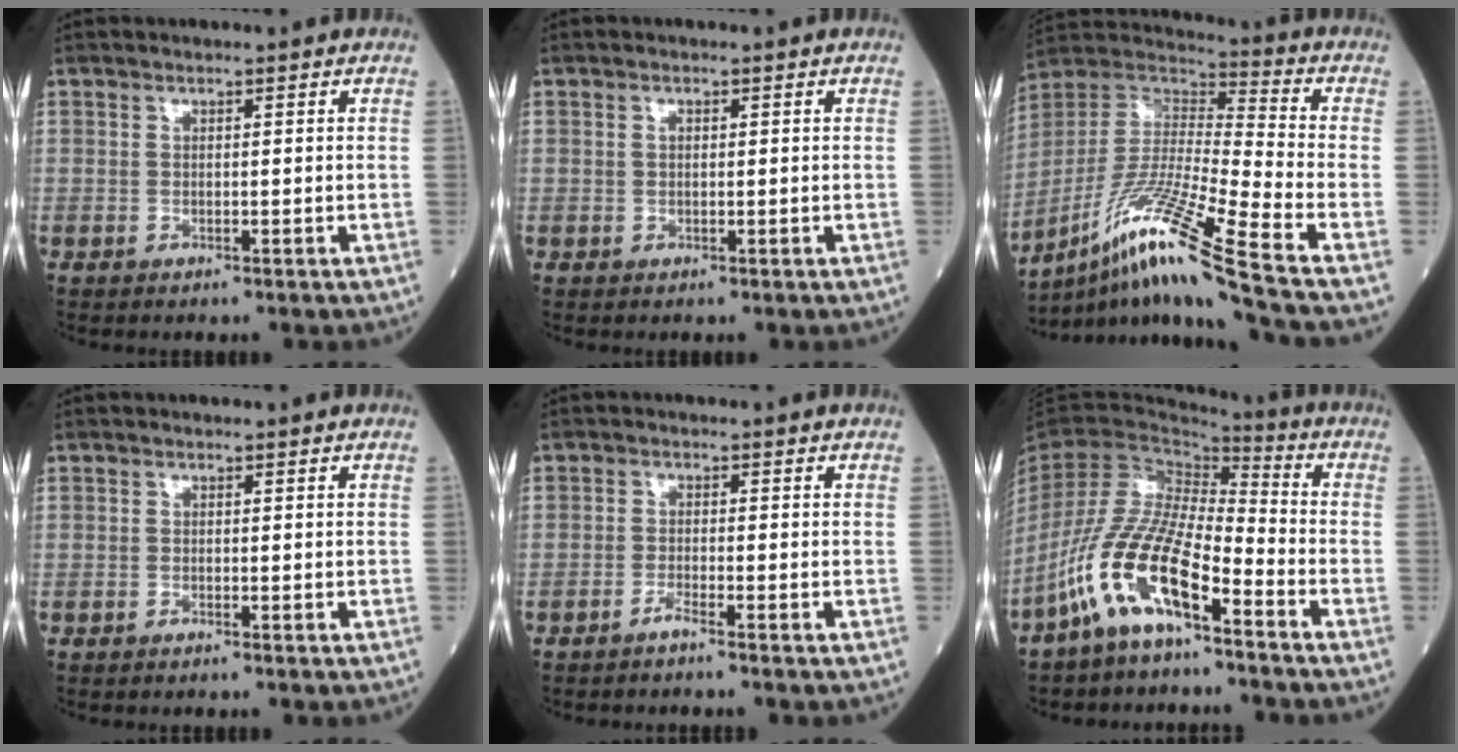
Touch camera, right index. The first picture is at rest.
{"total": 0.7, "force": [0.2, 0.4, 0.6], "torque": [-0.014, 0.001, 0.002]}
{"total": 19.9, "force": [-12.6, -1.5, 15.4], "torque": [-0.327, -0.025, -0.237]}
{"total": 0.0}
{"total": 1.5, "force": [-1.3, -0.4, 0.7], "torque": [-0.015, 0.001, -0.027]}
{"total": 13.2, "force": [-7.9, 2.8, 10.1], "torque": [-0.219, -0.007, -0.156]}